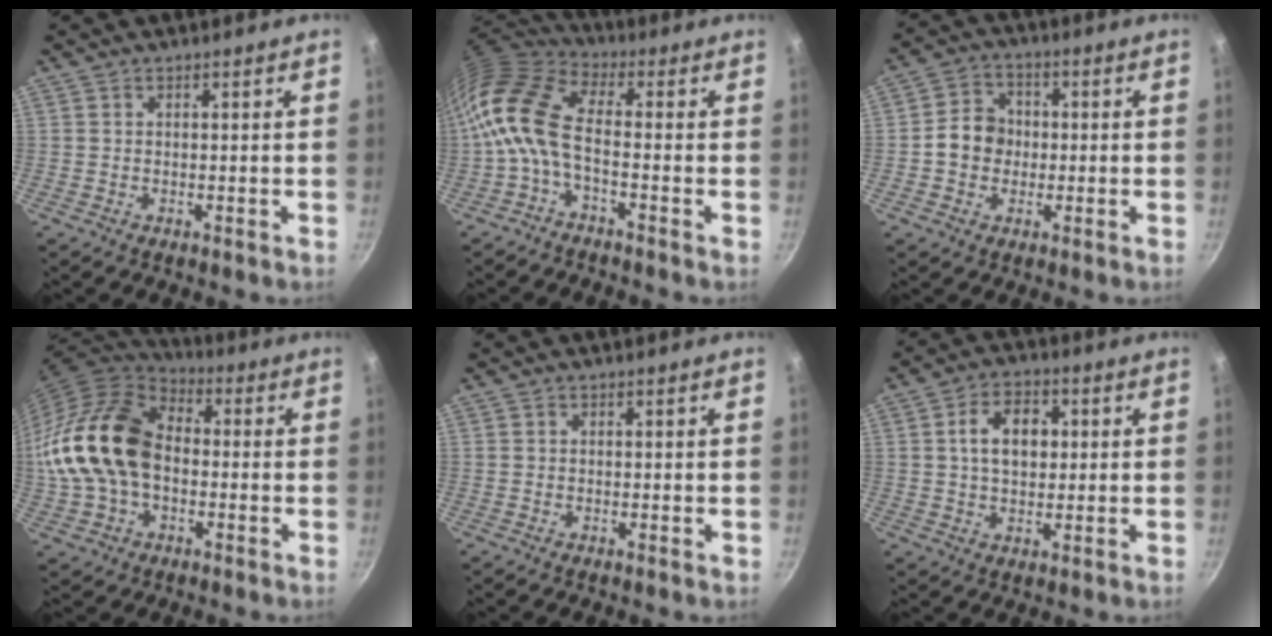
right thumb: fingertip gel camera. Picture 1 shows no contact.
{"total": 11.3, "force": [-2.4, 5.2, 9.7], "torque": [-0.206, 0.032, -0.069]}
{"total": 7.3, "force": [-0.5, 6.4, 3.4], "torque": [-0.027, 0.016, -0.022]}
{"total": 19.3, "force": [-1.1, 13.5, 13.8], "torque": [-0.253, 0.040, -0.030]}
{"total": 0.0}
{"total": 8.4, "force": [1.3, 5.7, 6.0], "torque": [-0.079, 0.011, 0.016]}